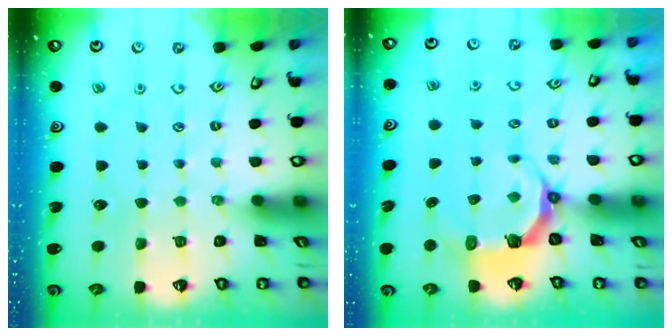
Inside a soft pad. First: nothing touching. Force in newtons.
{"total": 5.9, "press": 4.4, "slide": 4.0}